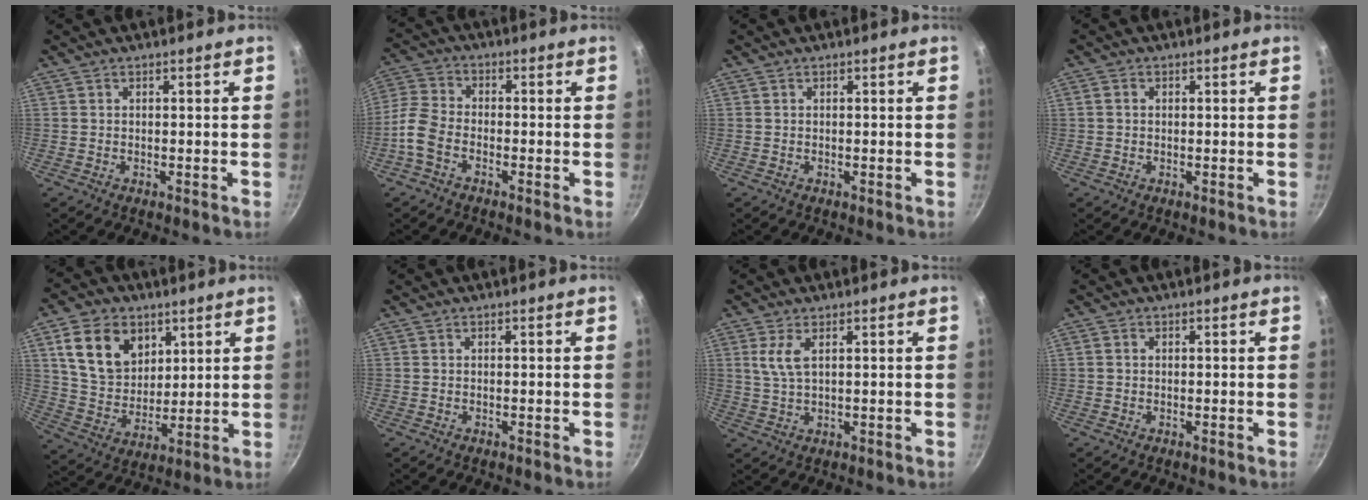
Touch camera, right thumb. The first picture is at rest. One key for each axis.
{"total": 6.1, "fx": -3.2, "fy": 3.5, "fz": 3.9, "tx": -0.089, "ty": 0.028, "tz": -0.081}
{"total": 0.0}
{"total": 1.0, "fx": 0.1, "fy": 0.8, "fz": 0.6, "tx": -0.010, "ty": 0.004, "tz": 0.000}
{"total": 14.8, "fx": 6.3, "fy": 10.8, "fz": 7.9, "tx": -0.110, "ty": -0.024, "tz": 0.120}
{"total": 0.0}
{"total": 4.4, "fx": 1.7, "fy": 1.5, "fz": 3.8, "tx": -0.083, "ty": -0.007, "tz": 0.037}
{"total": 0.5, "fx": 0.0, "fy": 0.5, "fz": 0.3, "tx": -0.004, "ty": 0.003, "tz": -0.001}